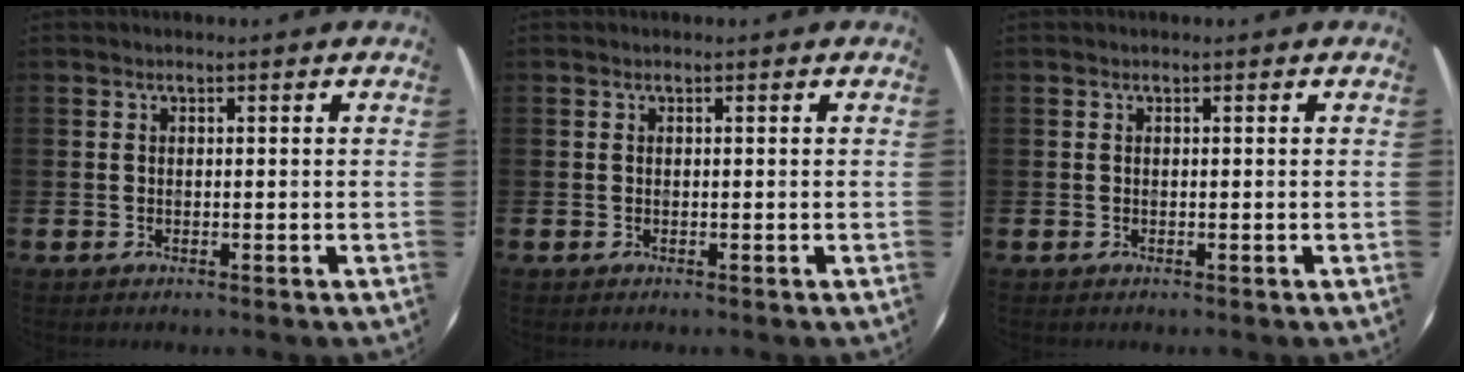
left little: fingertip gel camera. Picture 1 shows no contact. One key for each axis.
{"total": 0.0}
{"total": 0.0}